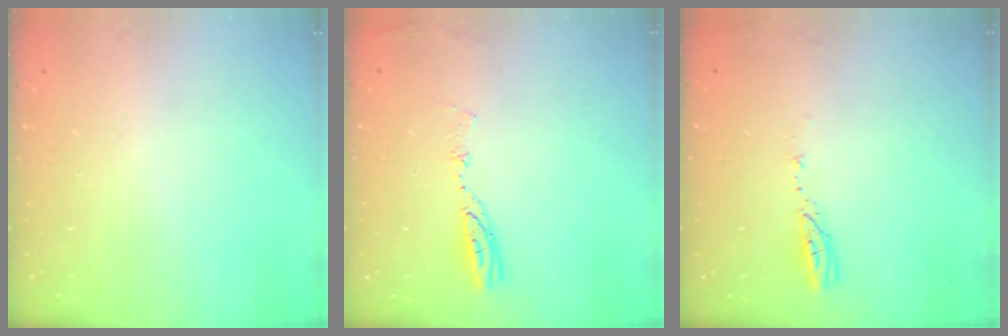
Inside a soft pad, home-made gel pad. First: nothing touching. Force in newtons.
{"total": 5.9, "press": 5.8, "slide": 0.7}
{"total": 3.5, "press": 3.5, "slide": 0.1}